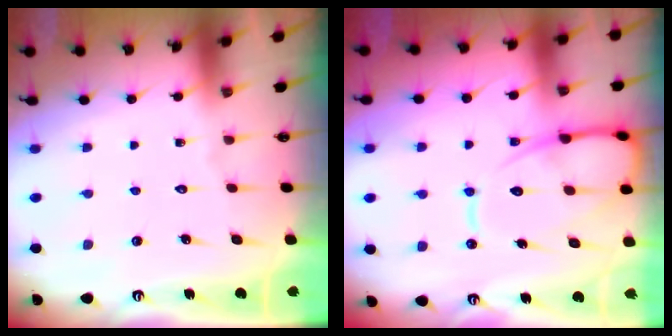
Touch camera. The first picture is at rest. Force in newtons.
{"total": 13.0, "press": 12.9, "slide": 1.3}